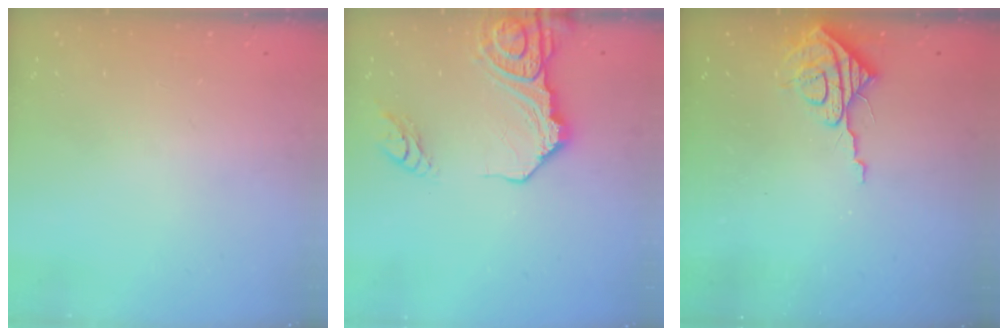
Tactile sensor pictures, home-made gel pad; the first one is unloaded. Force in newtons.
{"total": 14.5, "press": 14.4, "slide": 2.0}
{"total": 8.8, "press": 8.7, "slide": 0.8}